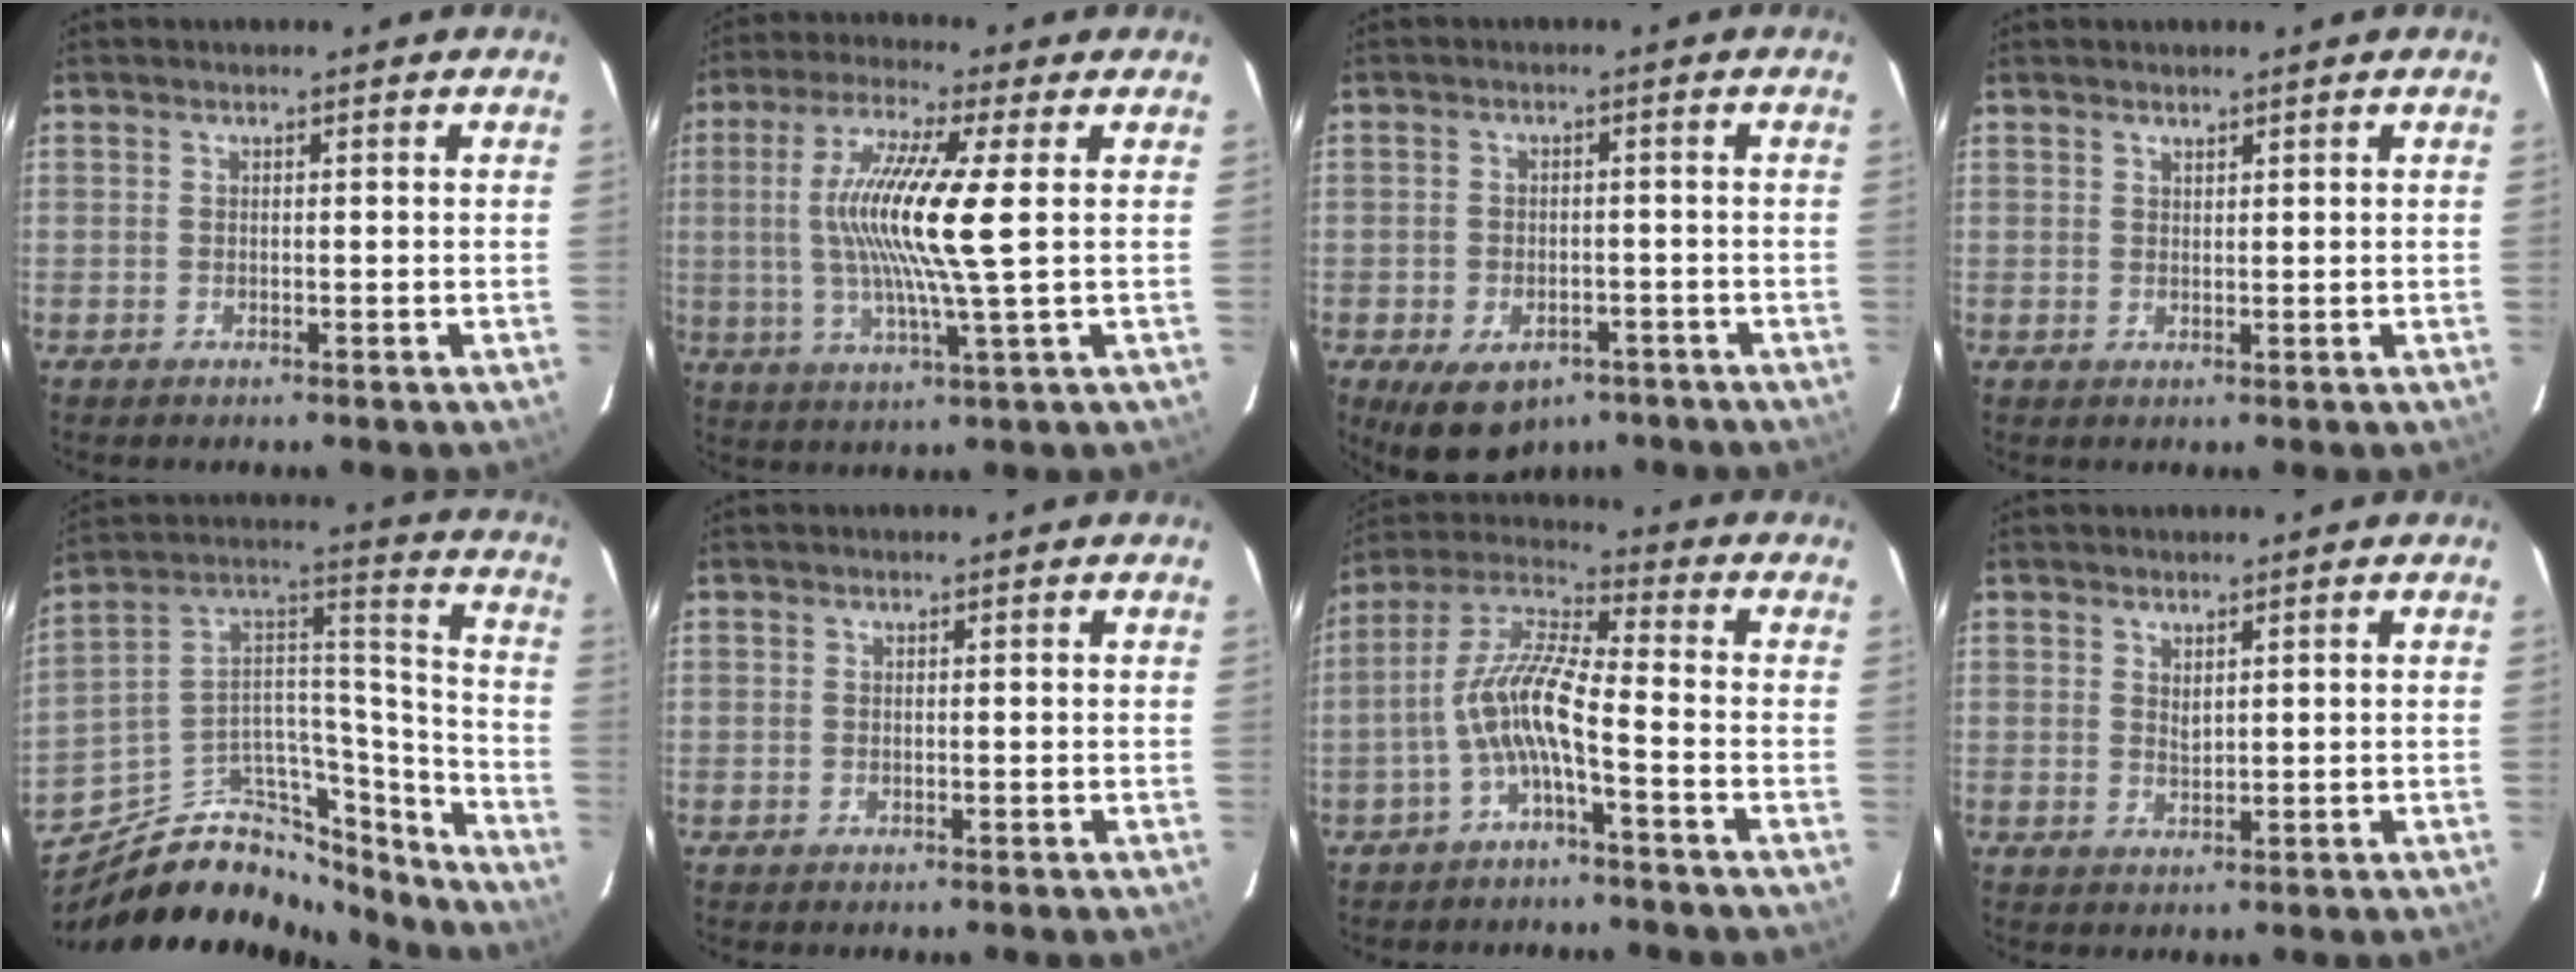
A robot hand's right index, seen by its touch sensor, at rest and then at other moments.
{"total": 13.5, "force": [1.4, -0.1, 13.4], "torque": [-0.252, -0.006, 0.026]}
{"total": 10.5, "force": [-6.3, 6.5, 5.4], "torque": [-0.112, -0.009, -0.080]}
{"total": 1.1, "force": [1.0, 0.3, 0.2], "torque": [-0.003, 0.000, 0.018]}
{"total": 21.1, "force": [-17.6, 10.1, 6.0], "torque": [-0.103, 0.092, -0.275]}
{"total": 0.0}
{"total": 9.2, "force": [-3.4, 1.4, 8.5], "torque": [-0.191, 0.015, -0.067]}
{"total": 1.6, "force": [1.0, 0.7, 1.1], "torque": [-0.018, -0.001, 0.018]}